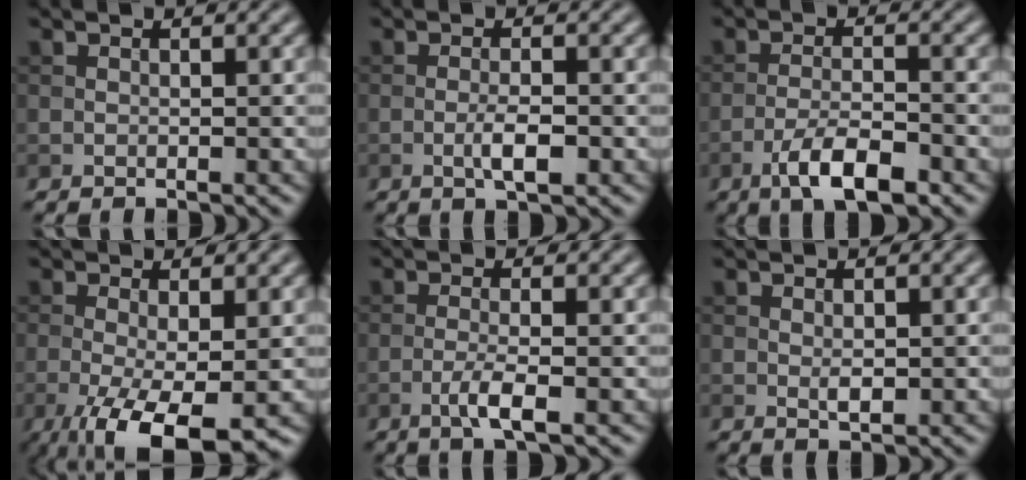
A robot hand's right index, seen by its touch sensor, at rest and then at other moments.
{"total": 2.5, "force": [-0.8, 0.6, 2.3], "torque": [-0.043, 0.000, -0.017]}
{"total": 5.0, "force": [-2.9, 1.5, 3.8], "torque": [-0.070, 0.002, -0.055]}
{"total": 7.3, "force": [-2.8, 2.3, 6.4], "torque": [-0.124, -0.018, -0.041]}
{"total": 2.6, "force": [-1.1, 0.4, 2.4], "torque": [-0.047, 0.004, -0.026]}
{"total": 1.2, "force": [0.1, 0.6, 1.0], "torque": [-0.020, -0.002, 0.002]}